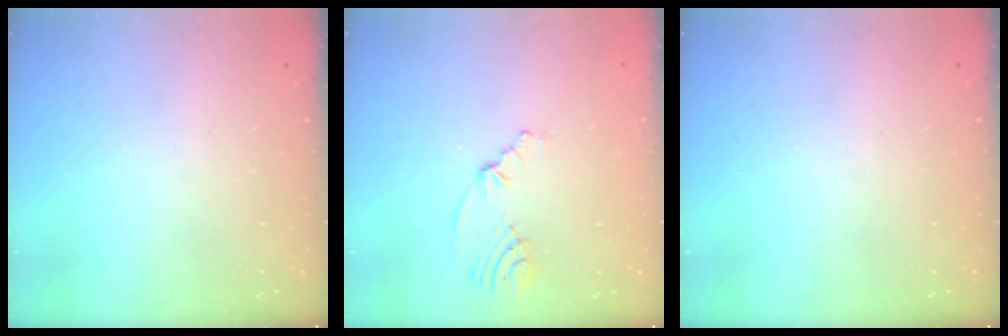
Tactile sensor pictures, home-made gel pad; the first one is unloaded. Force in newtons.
{"total": 4.5, "press": 2.4, "slide": 3.8}
{"total": 0.0}